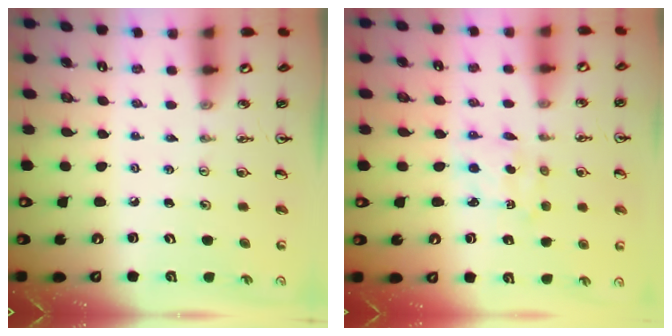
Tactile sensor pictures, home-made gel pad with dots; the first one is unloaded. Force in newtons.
{"total": 2.3, "press": 2.3, "slide": 0.2}